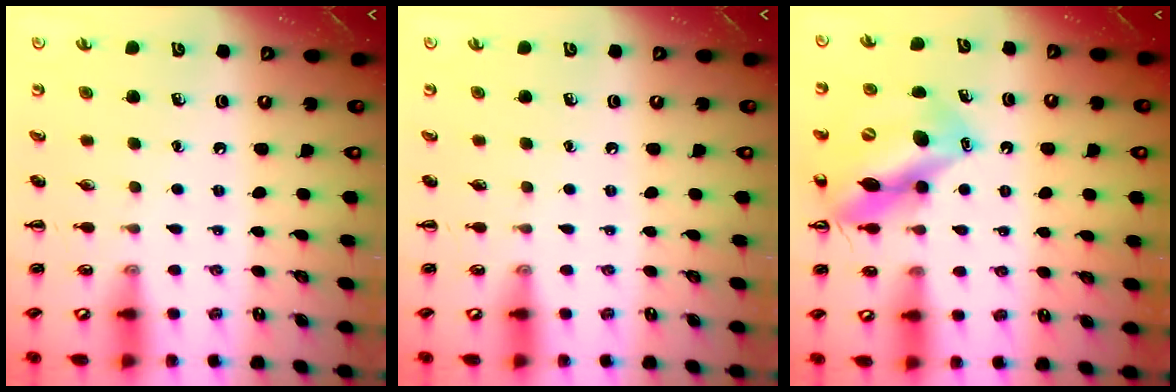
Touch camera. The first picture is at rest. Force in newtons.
{"total": 0.0}
{"total": 14.2, "press": 13.4, "slide": 4.6}